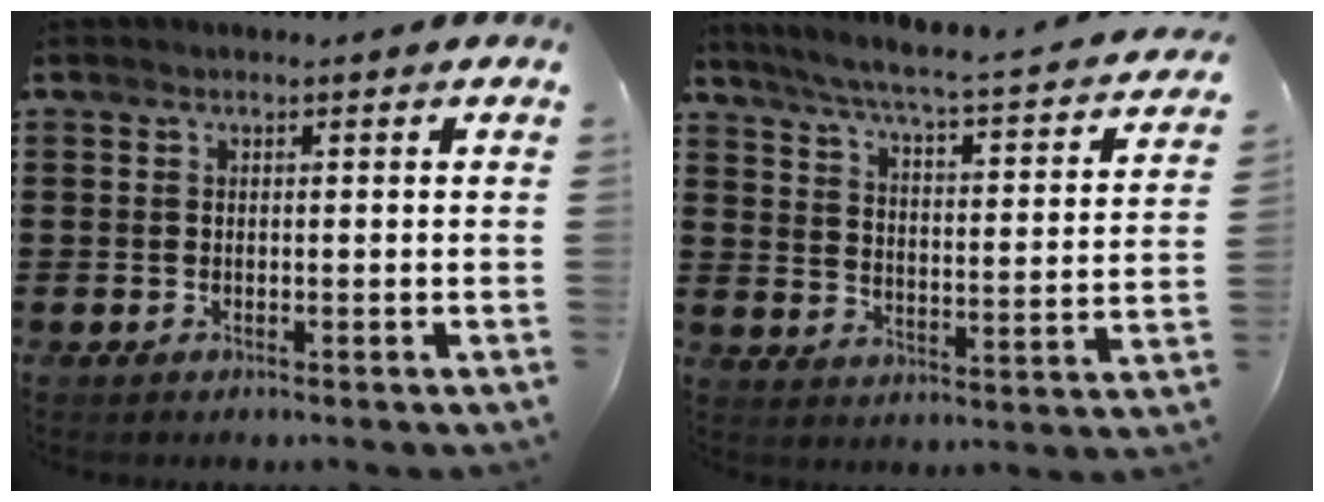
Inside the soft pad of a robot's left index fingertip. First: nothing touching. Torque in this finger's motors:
{"motor_torque": [2.14, 0.00, 0.00, -0.06]}